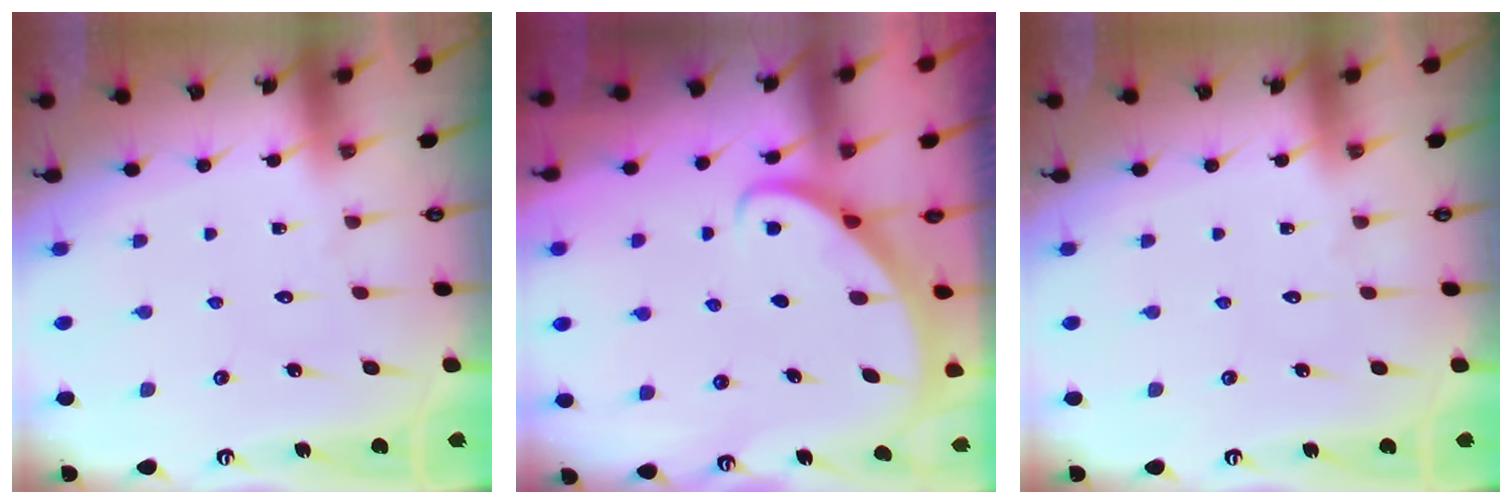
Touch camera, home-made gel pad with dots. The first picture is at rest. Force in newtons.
{"total": 2.7, "press": 2.7, "slide": 0.2}
{"total": 0.0}